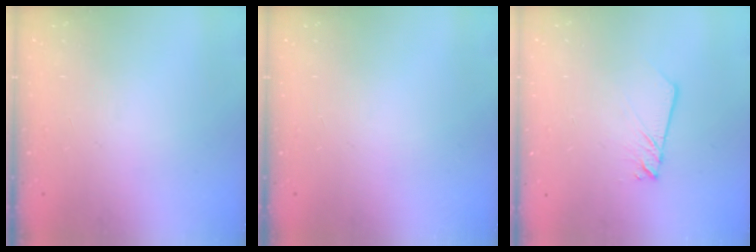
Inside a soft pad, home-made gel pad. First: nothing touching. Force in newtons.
{"total": 0.0}
{"total": 2.8, "press": 2.8, "slide": 0.3}